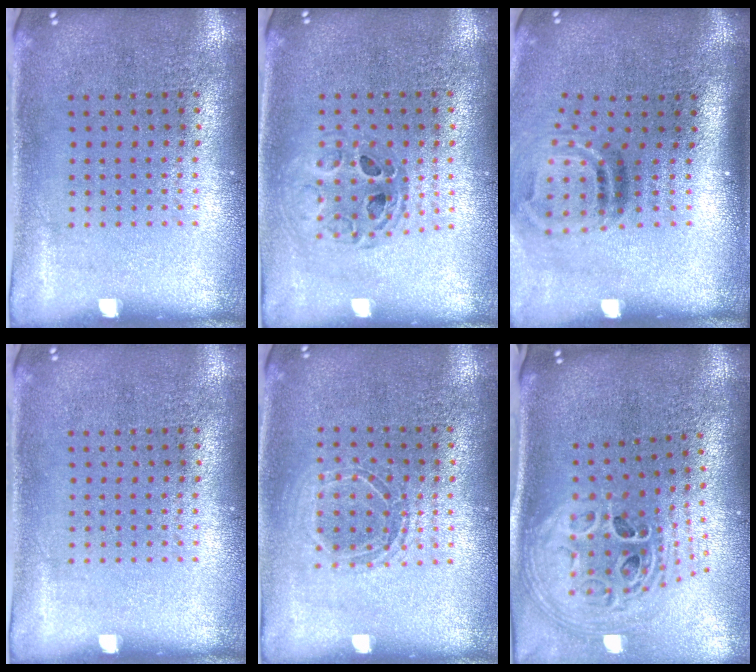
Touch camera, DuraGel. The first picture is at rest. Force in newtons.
{"total": 0.8, "press": 0.8, "slide": 0.1}
{"total": 2.0, "press": 1.3, "slide": 1.6}
{"total": 0.0}
{"total": 1.3, "press": 1.3, "slide": 0.5}
{"total": 2.9, "press": 2.0, "slide": 2.0}